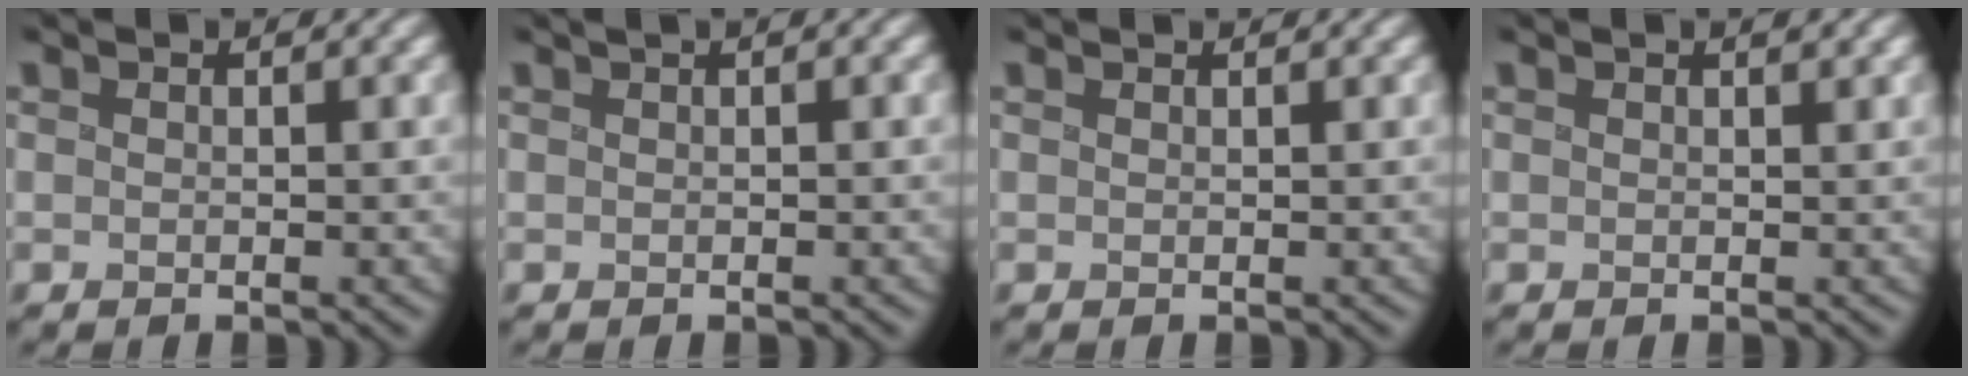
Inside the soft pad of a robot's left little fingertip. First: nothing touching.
{"total": 0.7, "force": [0.4, 0.1, 0.6], "torque": [-0.006, 0.003, 0.006]}
{"total": 0.8, "force": [0.8, 0.0, 0.1], "torque": [-0.003, 0.003, 0.009]}
{"total": 0.9, "force": [0.6, 0.2, 0.6], "torque": [-0.005, 0.001, 0.010]}